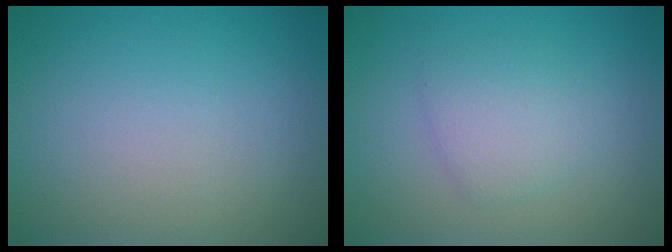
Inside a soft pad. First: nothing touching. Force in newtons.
{"total": 2.4, "press": 2.4, "slide": 0.3}